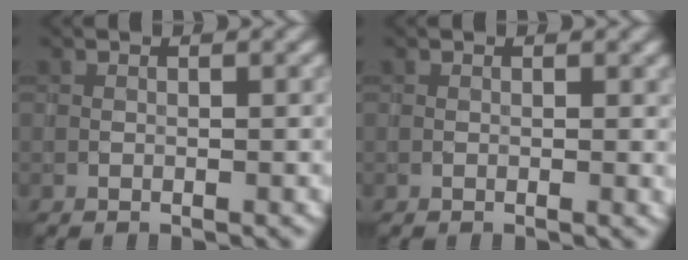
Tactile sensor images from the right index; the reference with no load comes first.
{"total": 0.7, "force": [0.1, 0.4, 0.6], "torque": [-0.009, -0.004, 0.003]}